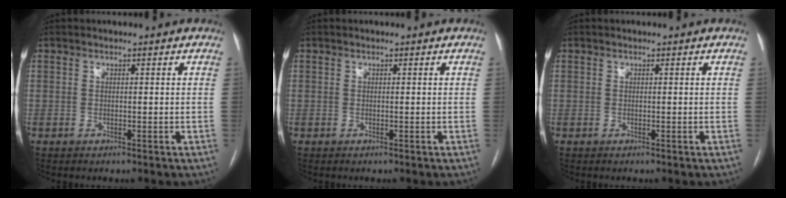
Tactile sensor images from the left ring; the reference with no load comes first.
{"total": 0.0}
{"total": 0.0}